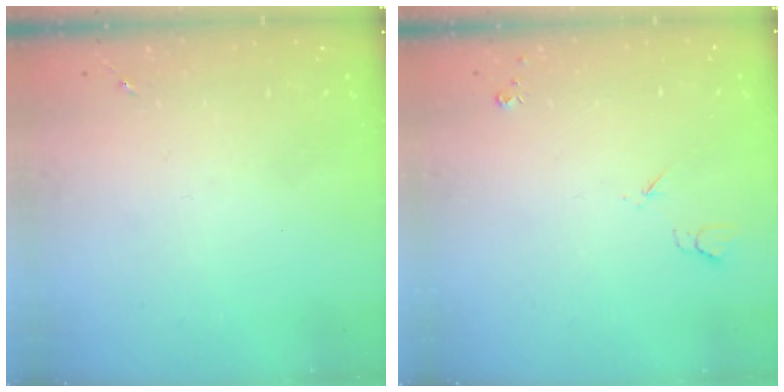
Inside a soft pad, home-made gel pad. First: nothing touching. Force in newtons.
{"total": 3.6, "press": 3.5, "slide": 0.8}